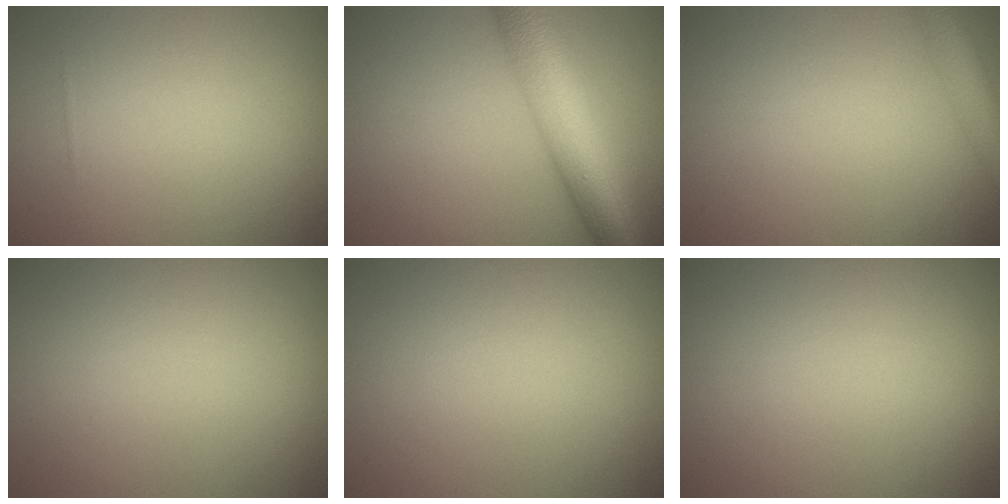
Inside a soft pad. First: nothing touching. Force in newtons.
{"total": 8.3, "press": 8.3, "slide": 0.3}
{"total": 3.7, "press": 3.7, "slide": 0.2}
{"total": 0.0}
{"total": 0.0}
{"total": 0.0}